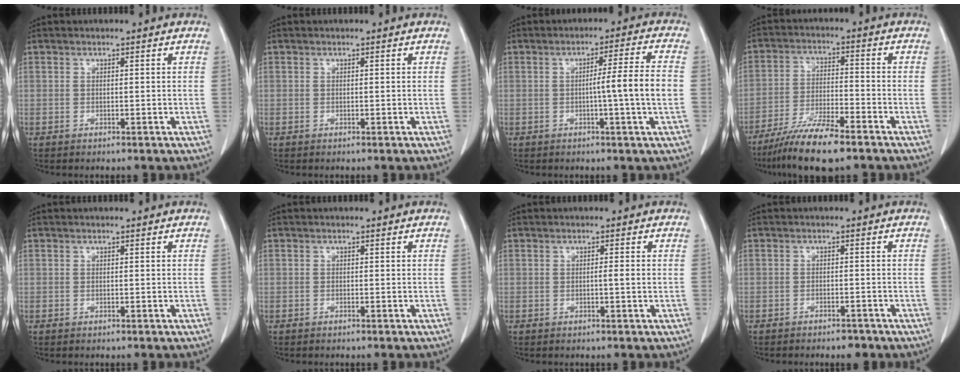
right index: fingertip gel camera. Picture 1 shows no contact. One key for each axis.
{"total": 0.0}
{"total": 7.1, "fx": -1.0, "fy": -1.2, "fz": 6.9, "tx": -0.101, "ty": 0.003, "tz": -0.016}
{"total": 10.4, "fx": -7.9, "fy": 1.3, "fz": 6.6, "tx": -0.119, "ty": -0.024, "tz": -0.141}
{"total": 0.0}
{"total": 0.0}
{"total": 1.1, "fx": -0.1, "fy": -0.2, "fz": 1.1, "tx": -0.018, "ty": 0.000, "tz": -0.003}
{"total": 2.4, "fx": -2.0, "fy": 1.0, "fz": 1.0, "tx": -0.017, "ty": 0.000, "tz": -0.022}